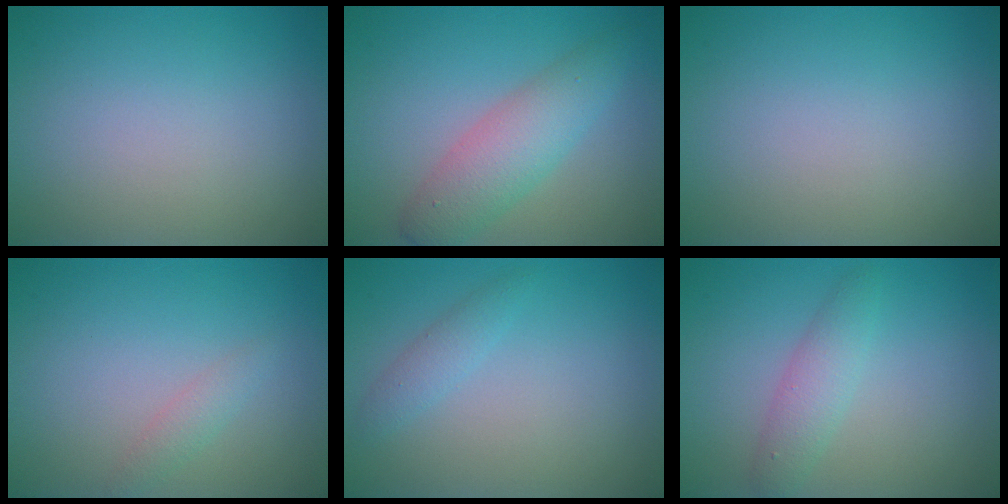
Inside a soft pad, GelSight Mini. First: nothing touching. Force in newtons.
{"total": 4.4, "press": 4.4, "slide": 0.1}
{"total": 0.0}
{"total": 1.2, "press": 1.2, "slide": 0.1}
{"total": 1.5, "press": 1.4, "slide": 0.1}
{"total": 2.4, "press": 2.4, "slide": 0.1}